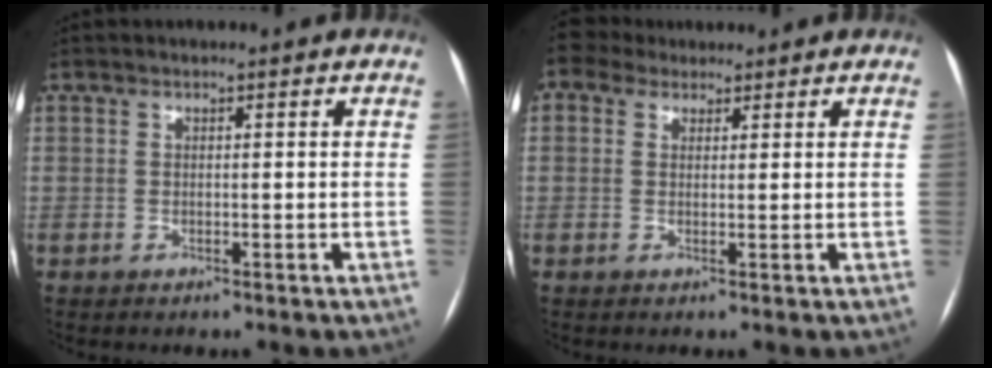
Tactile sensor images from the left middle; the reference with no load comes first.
{"total": 3.2, "force": [2.9, 1.4, 0.1], "torque": [-0.010, 0.027, 0.051]}